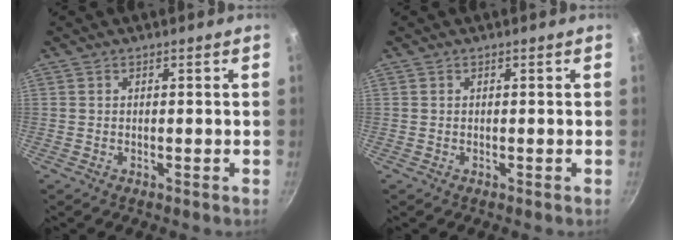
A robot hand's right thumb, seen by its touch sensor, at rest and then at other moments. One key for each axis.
{"total": 0.0}